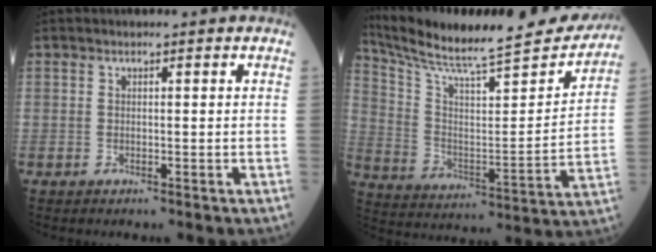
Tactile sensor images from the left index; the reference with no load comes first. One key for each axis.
{"total": 25.6, "fx": 23.2, "fy": 2.0, "fz": 10.6, "tx": -0.186, "ty": -0.041, "tz": 0.344}